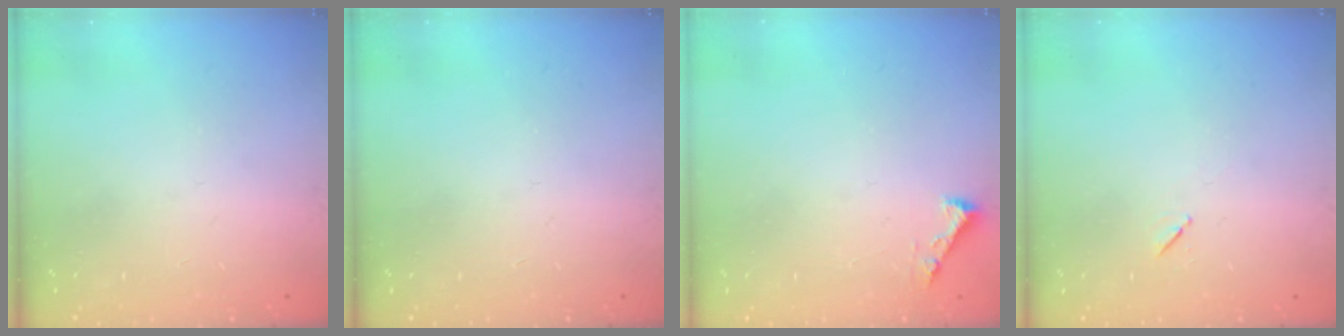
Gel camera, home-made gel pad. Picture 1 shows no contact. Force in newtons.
{"total": 0.0}
{"total": 2.3, "press": 2.3, "slide": 0.3}
{"total": 4.3, "press": 3.9, "slide": 1.8}